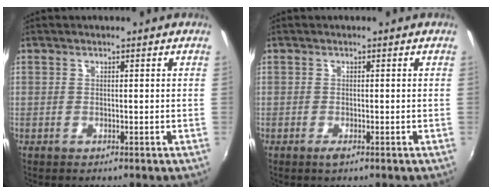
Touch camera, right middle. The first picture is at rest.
{"total": 1.1, "force": [-0.7, 0.0, 0.8], "torque": [-0.016, -0.004, -0.014]}